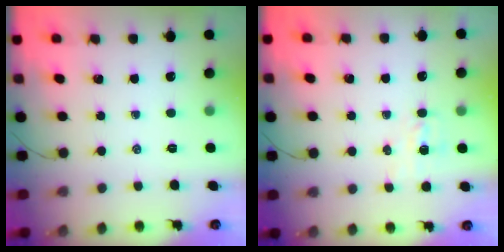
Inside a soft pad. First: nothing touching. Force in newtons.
{"total": 3.5, "press": 3.4, "slide": 1.0}